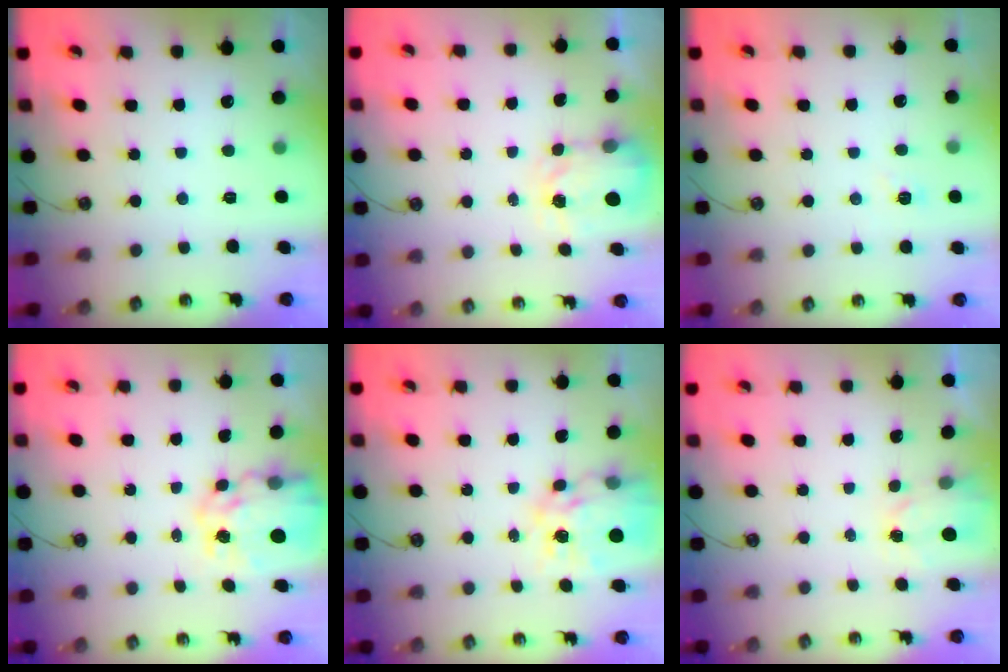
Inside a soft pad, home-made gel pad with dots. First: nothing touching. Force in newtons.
{"total": 4.0, "press": 3.9, "slide": 0.6}
{"total": 3.3, "press": 3.3, "slide": 0.4}
{"total": 11.4, "press": 11.4, "slide": 0.9}
{"total": 14.4, "press": 14.3, "slide": 1.5}
{"total": 2.1, "press": 2.1, "slide": 0.4}